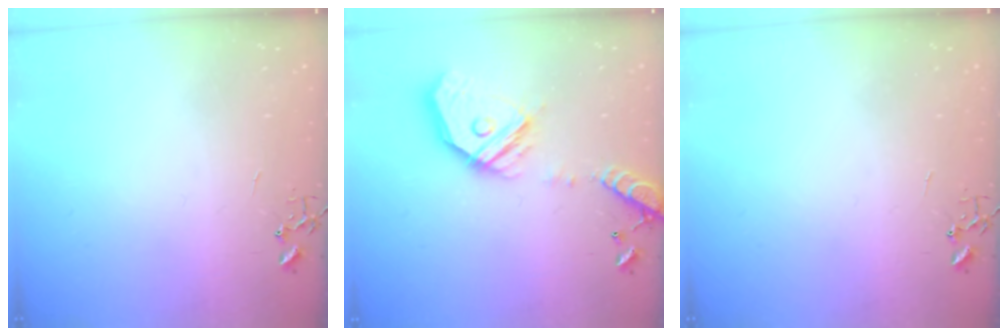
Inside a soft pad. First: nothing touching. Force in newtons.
{"total": 18.8, "press": 18.6, "slide": 3.0}
{"total": 0.0}